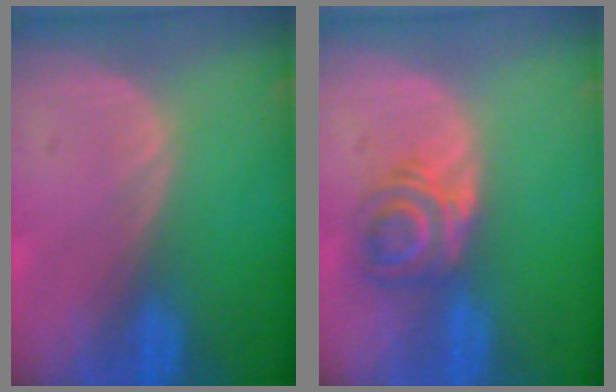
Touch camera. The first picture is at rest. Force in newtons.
{"total": 5.8, "press": 4.9, "slide": 3.2}